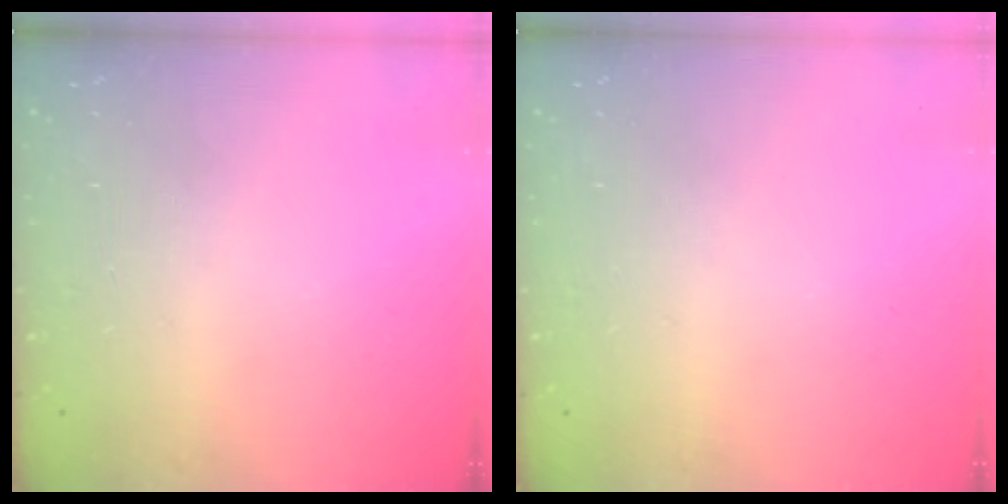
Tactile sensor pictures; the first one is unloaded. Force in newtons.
{"total": 0.0}